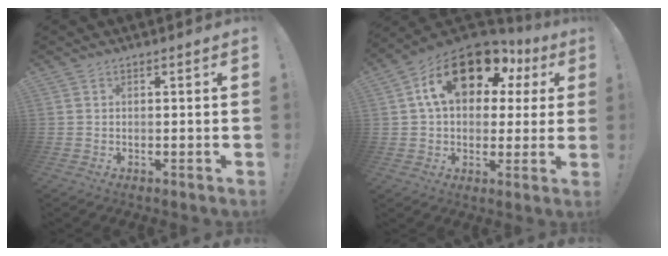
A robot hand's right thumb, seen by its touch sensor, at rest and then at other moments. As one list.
[{"total": 19.6, "force": [8.7, 11.4, 13.3], "torque": [-0.208, -0.033, 0.153]}]